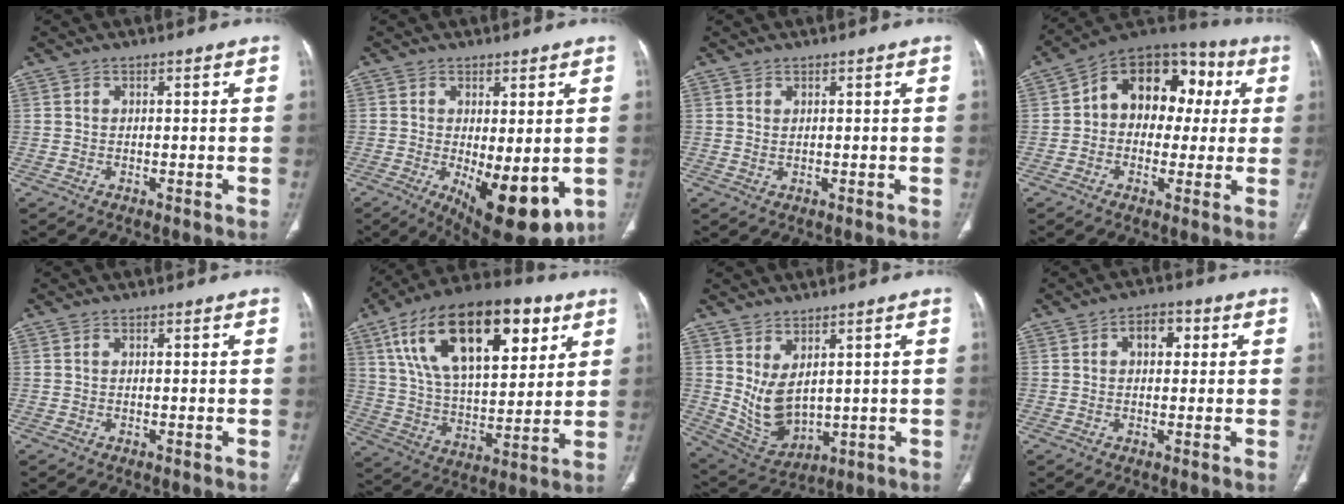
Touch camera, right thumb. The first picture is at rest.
{"total": 12.9, "force": [-3.0, 5.1, 11.5], "torque": [-0.154, -0.026, -0.024]}
{"total": 0.6, "force": [0.4, 0.2, 0.4], "torque": [-0.007, -0.002, 0.009]}
{"total": 16.4, "force": [2.6, 11.7, 11.3], "torque": [-0.109, 0.042, 0.025]}
{"total": 0.0}
{"total": 28.1, "force": [12.2, 13.6, 21.3], "torque": [-0.346, -0.010, 0.205]}
{"total": 8.7, "force": [2.3, 5.1, 6.7], "torque": [-0.110, -0.025, 0.075]}
{"total": 5.0, "force": [1.3, 3.2, 3.6], "torque": [-0.036, 0.010, 0.015]}